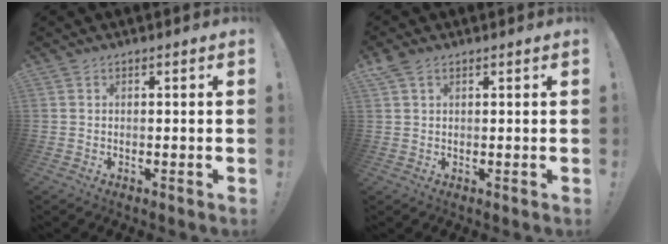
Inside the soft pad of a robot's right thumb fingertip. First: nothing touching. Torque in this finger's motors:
{"motor_torque": [0.02, 0.09, 0.12, 0.05, 0.00]}